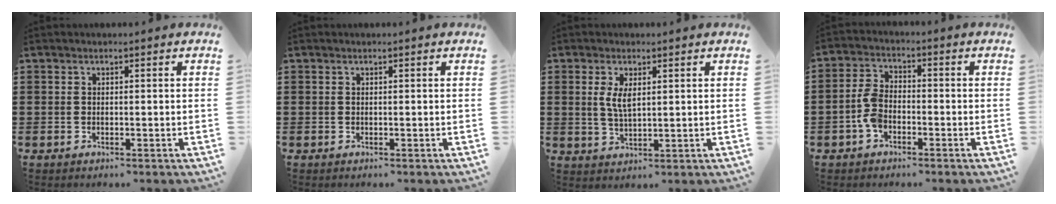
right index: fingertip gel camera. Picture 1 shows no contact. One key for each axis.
{"total": 0.0}
{"total": 3.8, "fx": 1.0, "fy": 1.5, "fz": 3.3, "tx": -0.070, "ty": 0.005, "tz": 0.017}
{"total": 4.6, "fx": -1.9, "fy": 2.6, "fz": 3.4, "tx": -0.096, "ty": -0.003, "tz": -0.045}